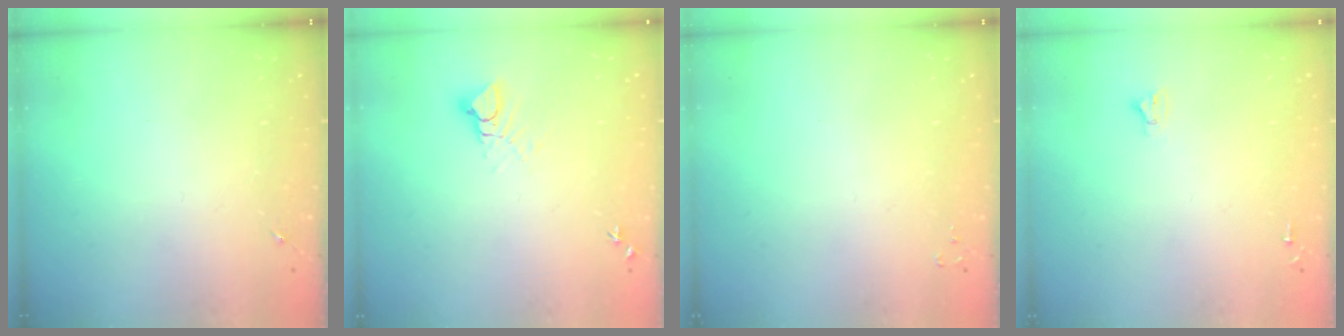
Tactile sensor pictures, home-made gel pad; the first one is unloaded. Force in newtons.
{"total": 4.0, "press": 3.9, "slide": 0.4}
{"total": 2.0, "press": 2.0, "slide": 0.3}
{"total": 2.0, "press": 2.0, "slide": 0.2}